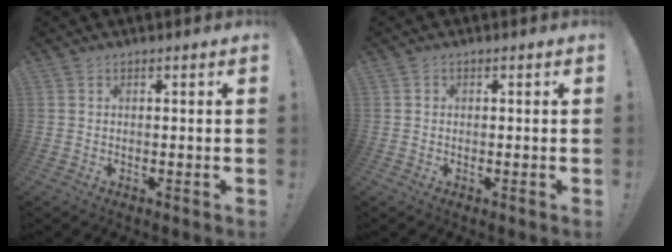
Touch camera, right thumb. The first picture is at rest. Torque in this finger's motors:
{"motor_torque": [-0.03, 0.19, -0.12, 0.02, 0.00]}